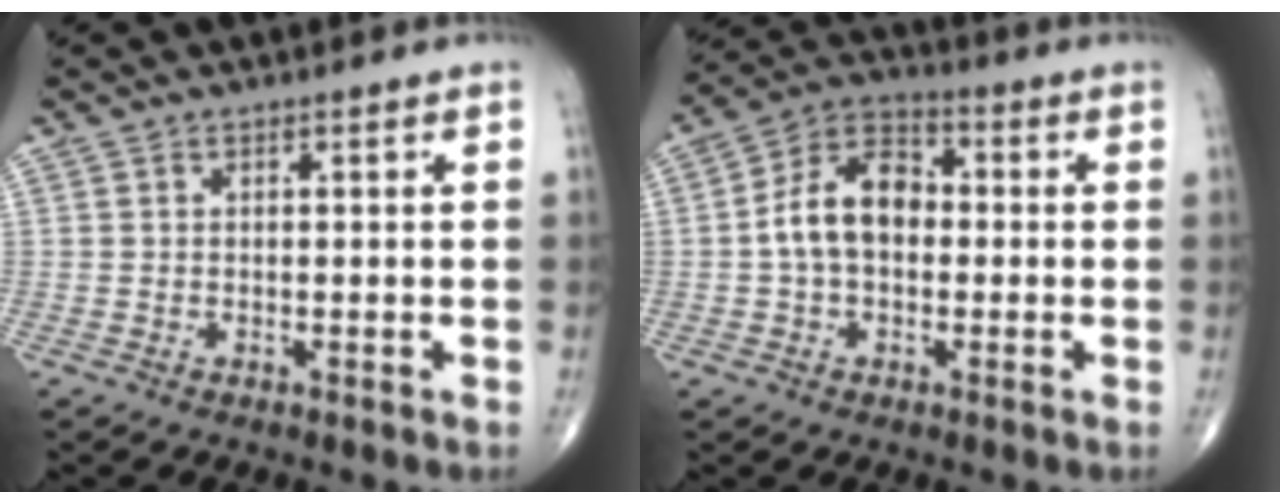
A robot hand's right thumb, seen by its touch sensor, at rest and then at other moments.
{"total": 10.5, "force": [-0.2, 7.0, 7.8], "torque": [-0.129, 0.031, -0.016]}